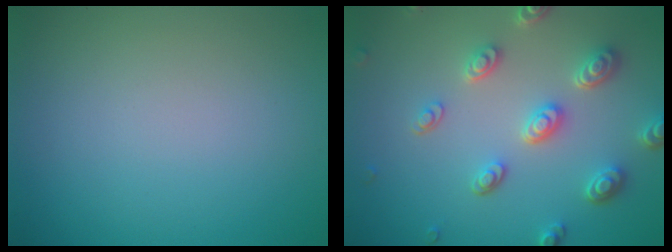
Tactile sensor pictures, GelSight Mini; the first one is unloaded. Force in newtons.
{"total": 4.6, "press": 3.8, "slide": 2.7}